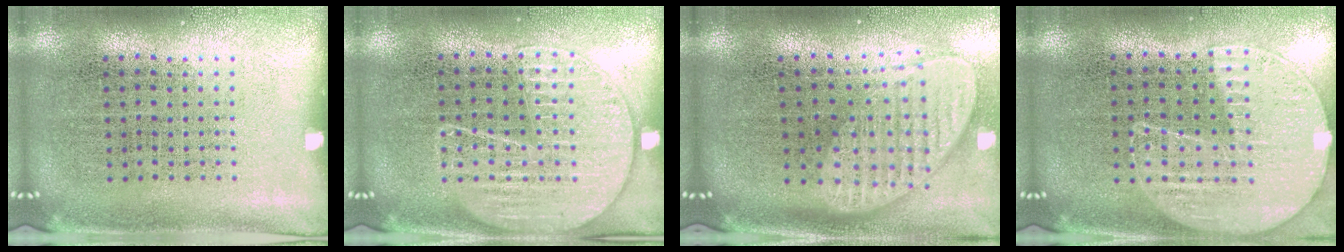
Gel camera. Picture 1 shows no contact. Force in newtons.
{"total": 1.6, "press": 1.5, "slide": 0.5}
{"total": 2.0, "press": 1.6, "slide": 1.2}
{"total": 1.1, "press": 1.1, "slide": 0.4}